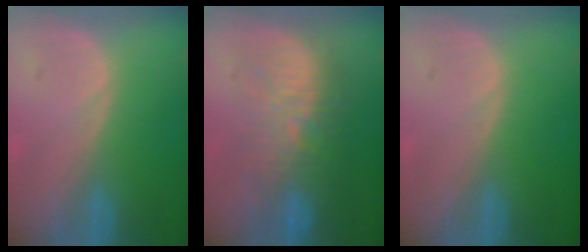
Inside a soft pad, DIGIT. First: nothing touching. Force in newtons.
{"total": 10.7, "press": 9.6, "slide": 4.8}
{"total": 0.0}